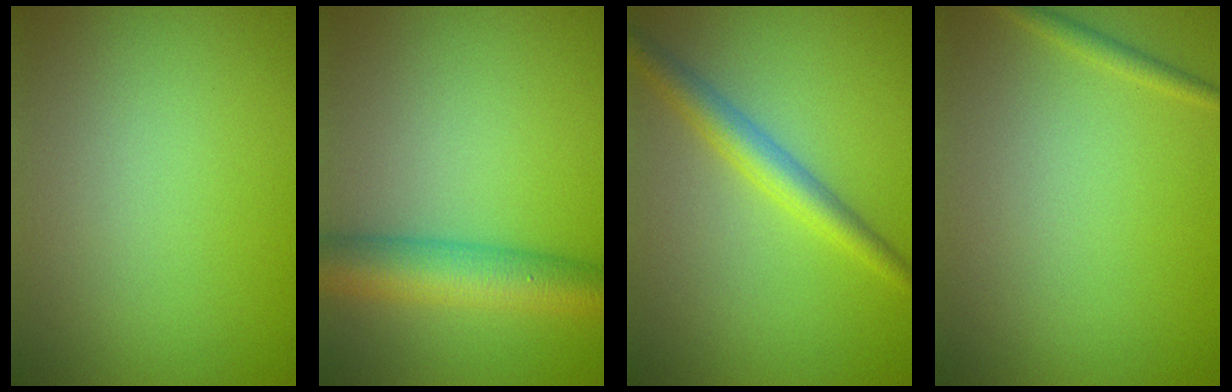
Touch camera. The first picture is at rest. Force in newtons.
{"total": 5.7, "press": 5.7, "slide": 0.1}
{"total": 3.0, "press": 3.0, "slide": 0.0}
{"total": 1.0, "press": 1.0, "slide": 0.1}